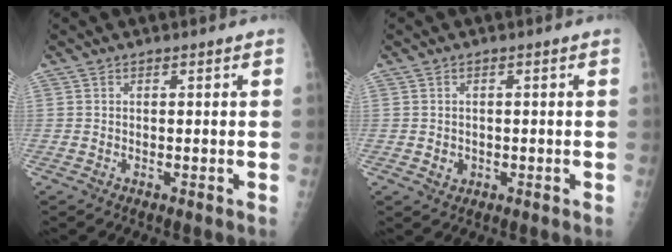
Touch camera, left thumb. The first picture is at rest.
{"total": 1.9, "force": [-0.4, 1.7, 0.8], "torque": [-0.004, 0.003, 0.000]}